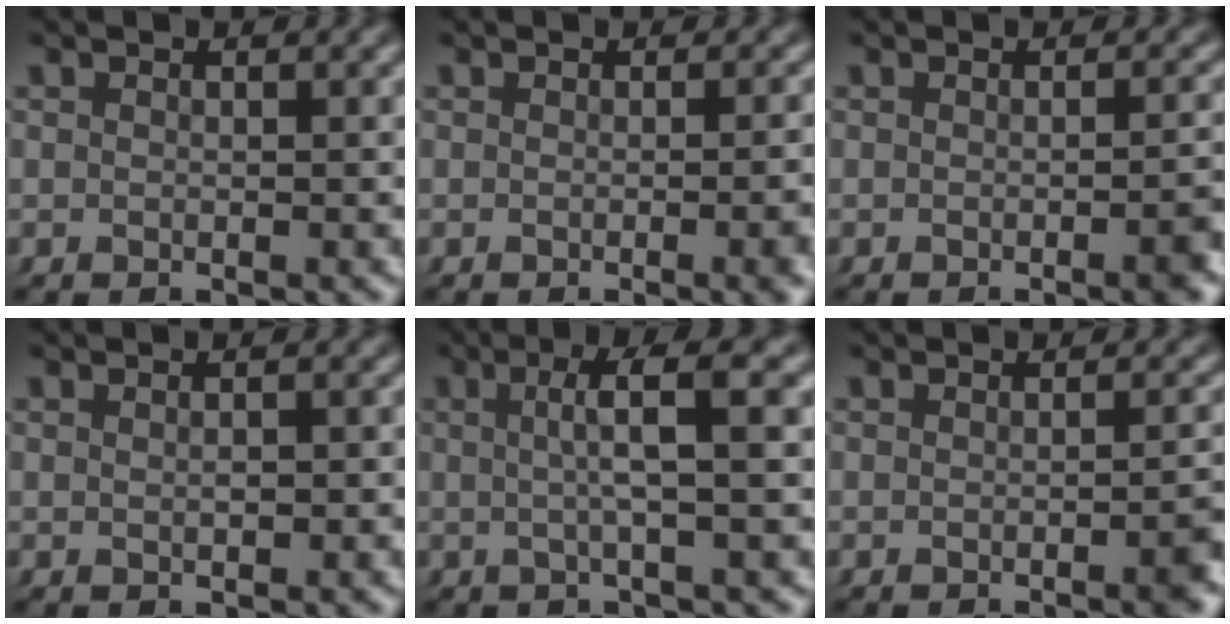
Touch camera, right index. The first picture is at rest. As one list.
[{"total": 1.7, "force": [-0.3, 0.0, 1.6], "torque": [-0.019, 0.011, -0.013]}, {"total": 2.5, "force": [-0.8, 0.6, 2.3], "torque": [-0.021, 0.009, -0.021]}, {"total": 1.1, "force": [0.0, 0.4, 1.0], "torque": [-0.016, -0.002, -0.001]}, {"total": 4.0, "force": [0.8, -0.2, 3.9], "torque": [-0.063, 0.016, 0.009]}, {"total": 2.6, "force": [-0.8, 0.7, 2.4], "torque": [-0.021, 0.009, -0.023]}]